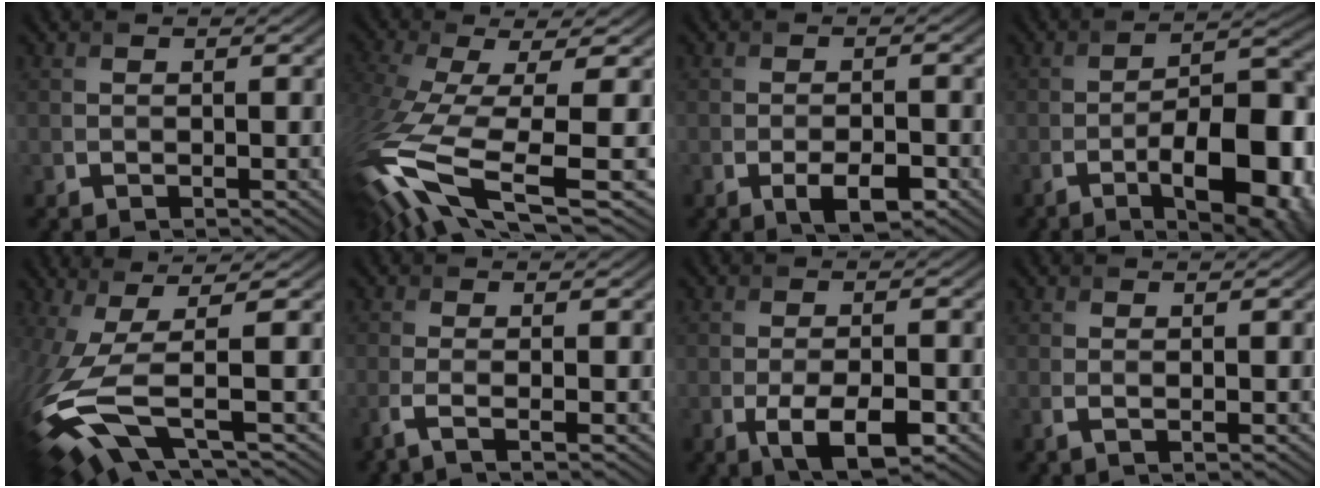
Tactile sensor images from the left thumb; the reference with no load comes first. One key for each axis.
{"total": 14.2, "fx": -3.9, "fy": 3.8, "fz": 13.1, "tx": -0.311, "ty": -0.022, "tz": -0.049}
{"total": 3.3, "fx": -1.6, "fy": 1.1, "fz": 2.7, "tx": -0.047, "ty": 0.001, "tz": -0.026}
{"total": 12.1, "fx": -5.3, "fy": 3.9, "fz": 10.2, "tx": -0.149, "ty": 0.005, "tz": -0.082}
{"total": 11.7, "fx": -2.5, "fy": 2.3, "fz": 11.2, "tx": -0.231, "ty": 0.009, "tz": -0.047}
{"total": 2.4, "fx": -1.1, "fy": 0.0, "fz": 2.1, "tx": -0.044, "ty": 0.003, "tz": -0.038}
{"total": 5.4, "fx": -2.2, "fy": 1.8, "fz": 4.6, "tx": -0.088, "ty": -0.002, "tz": -0.037}
{"total": 0.6, "fx": 0.2, "fy": -0.3, "fz": 0.4, "tx": -0.014, "ty": 0.003, "tz": 0.003}